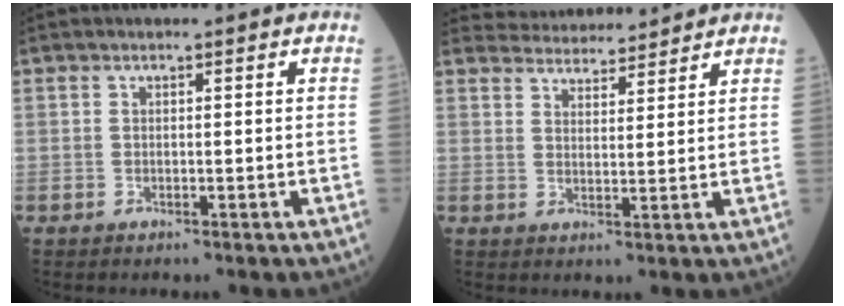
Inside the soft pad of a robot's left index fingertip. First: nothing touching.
{"total": 9.6, "force": [9.4, 1.7, 1.4], "torque": [-0.012, 0.018, 0.134]}